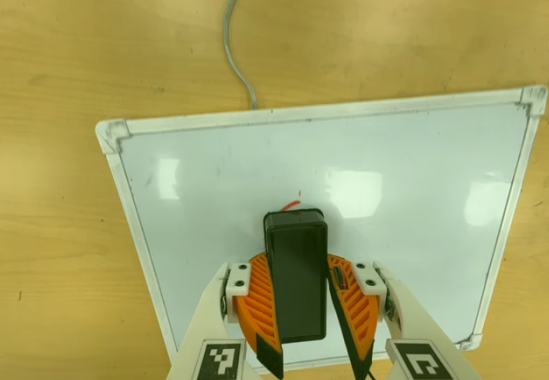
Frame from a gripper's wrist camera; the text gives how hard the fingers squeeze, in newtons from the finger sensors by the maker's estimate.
{"total": 12.3, "left": 13.9, "right": 10.7}